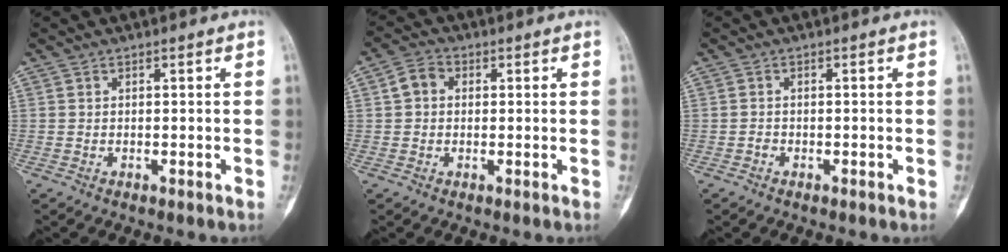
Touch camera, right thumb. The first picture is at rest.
{"total": 3.9, "force": [0.6, 3.3, 2.1], "torque": [-0.031, 0.012, 0.004]}
{"total": 0.8, "force": [-0.4, 0.5, 0.3], "torque": [-0.003, 0.002, -0.009]}